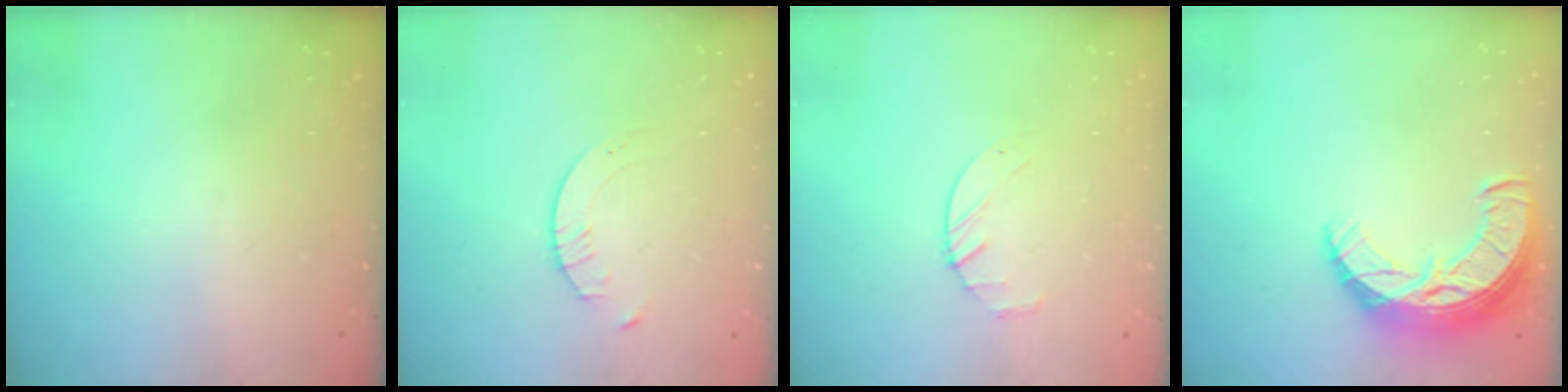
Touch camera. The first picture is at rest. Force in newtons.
{"total": 1.6, "press": 1.6, "slide": 0.2}
{"total": 2.4, "press": 2.3, "slide": 0.3}
{"total": 15.2, "press": 15.2, "slide": 1.0}